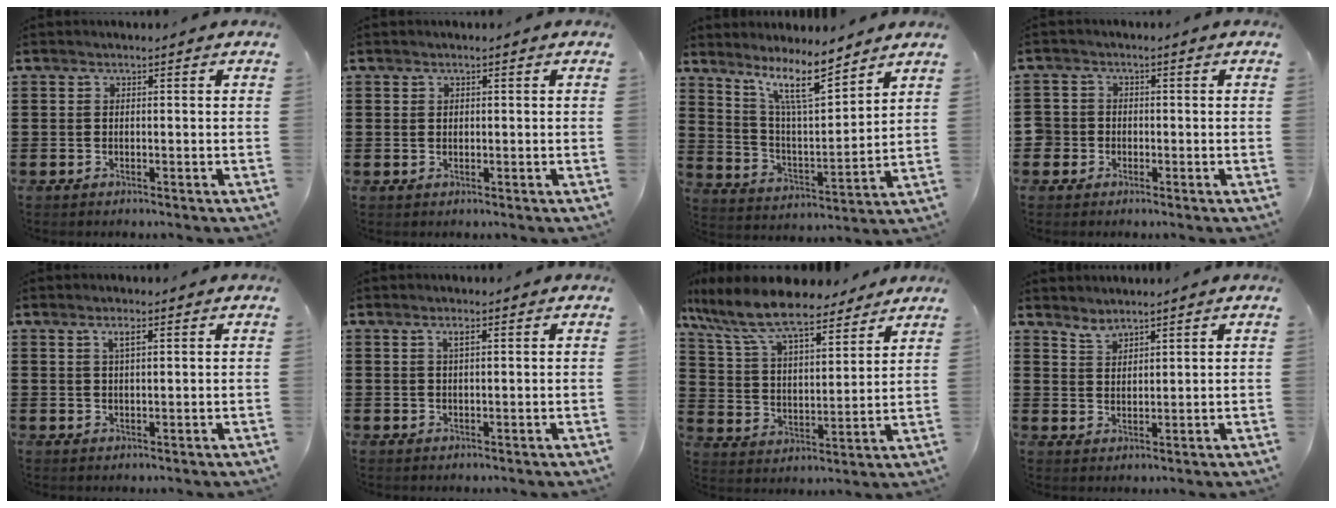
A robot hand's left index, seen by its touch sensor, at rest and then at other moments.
{"total": 0.6, "force": [0.2, 0.5, 0.3], "torque": [-0.008, 0.003, 0.004]}
{"total": 10.6, "force": [7.7, 2.4, 6.9], "torque": [-0.138, -0.034, 0.136]}
{"total": 2.2, "force": [-0.9, 2.0, -0.1], "torque": [-0.017, 0.000, -0.025]}
{"total": 2.1, "force": [1.1, 0.5, 1.7], "torque": [-0.036, 0.003, 0.018]}
{"total": 1.6, "force": [0.8, 0.4, 1.3], "torque": [-0.026, 0.002, 0.013]}
{"total": 10.4, "force": [8.8, 2.2, 5.0], "torque": [-0.133, -0.039, 0.153]}
{"total": 2.3, "force": [2.3, 0.4, 0.1], "torque": [-0.007, -0.006, 0.045]}